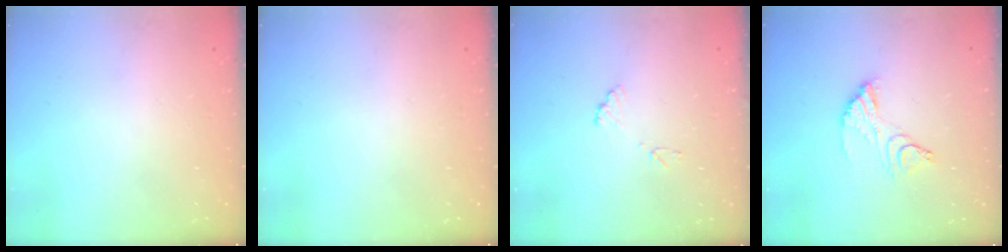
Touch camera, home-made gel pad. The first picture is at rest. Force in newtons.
{"total": 0.0}
{"total": 7.4, "press": 7.4, "slide": 0.5}
{"total": 11.6, "press": 11.6, "slide": 0.9}